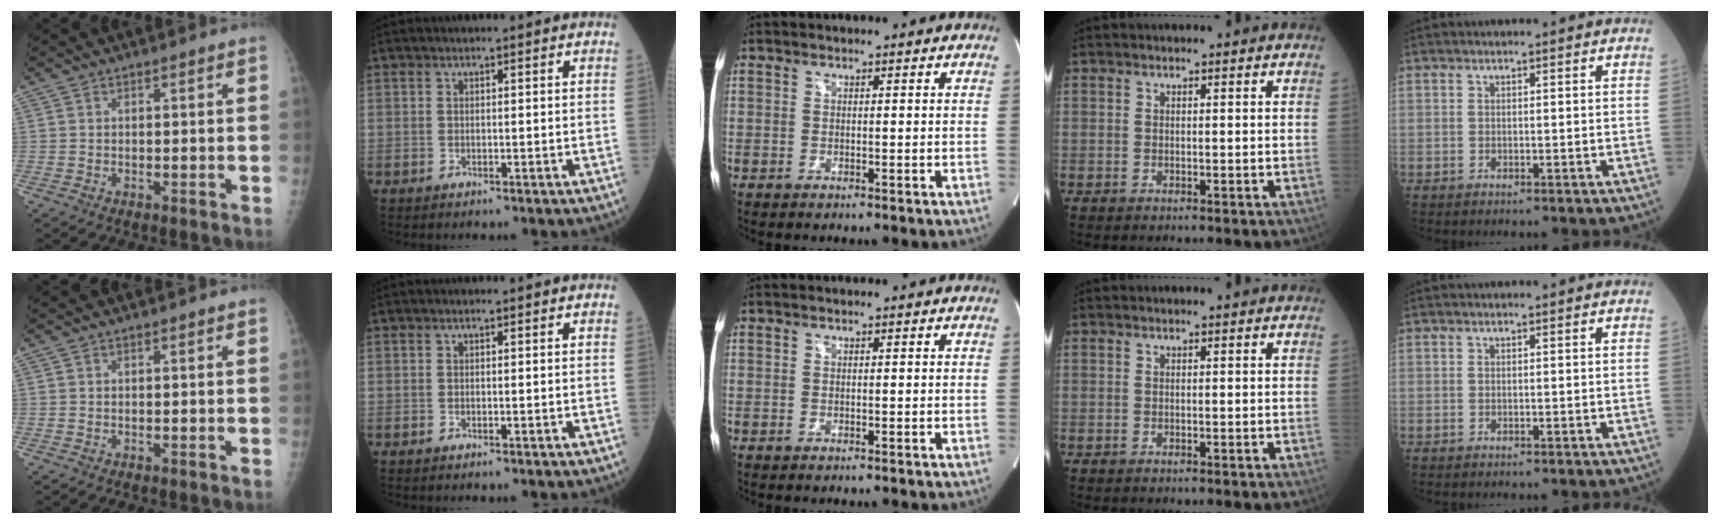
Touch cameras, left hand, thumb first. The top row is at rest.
{}